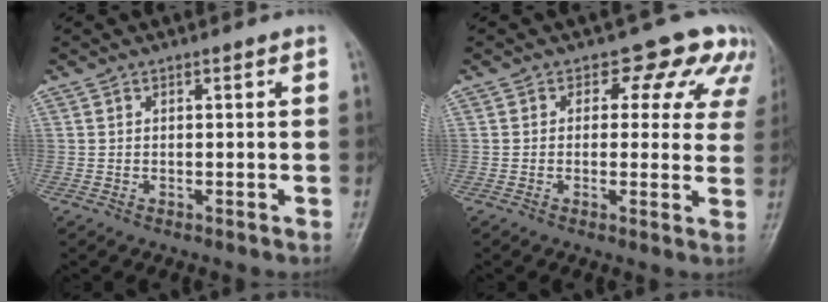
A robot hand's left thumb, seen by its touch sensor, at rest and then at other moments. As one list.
[{"total": 8.9, "force": [5.5, 5.8, 4.0], "torque": [0.005, -0.015, 0.040]}]